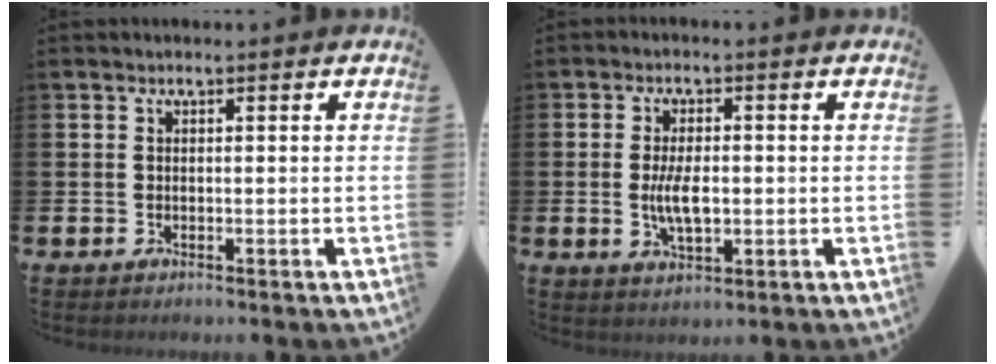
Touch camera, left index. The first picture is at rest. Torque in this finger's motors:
{"motor_torque": [1.38, 0.07, 0.46, 0.17]}